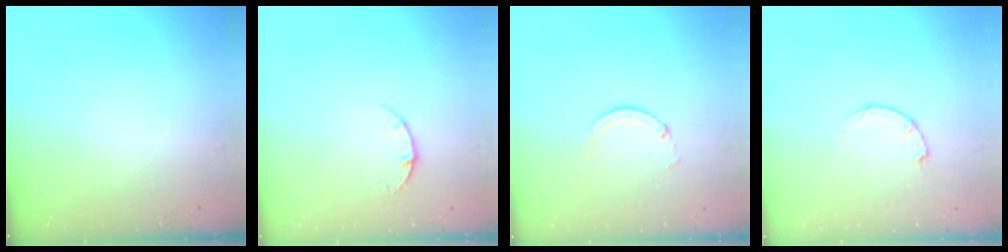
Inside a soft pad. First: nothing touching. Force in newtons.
{"total": 3.5, "press": 3.5, "slide": 0.4}
{"total": 1.3, "press": 1.2, "slide": 0.3}
{"total": 2.3, "press": 2.3, "slide": 0.4}